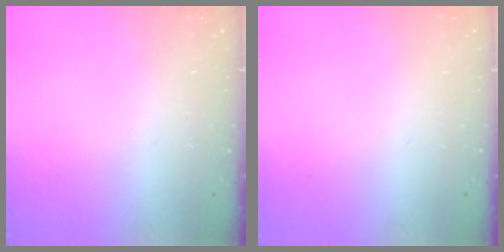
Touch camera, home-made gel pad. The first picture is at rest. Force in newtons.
{"total": 0.0}